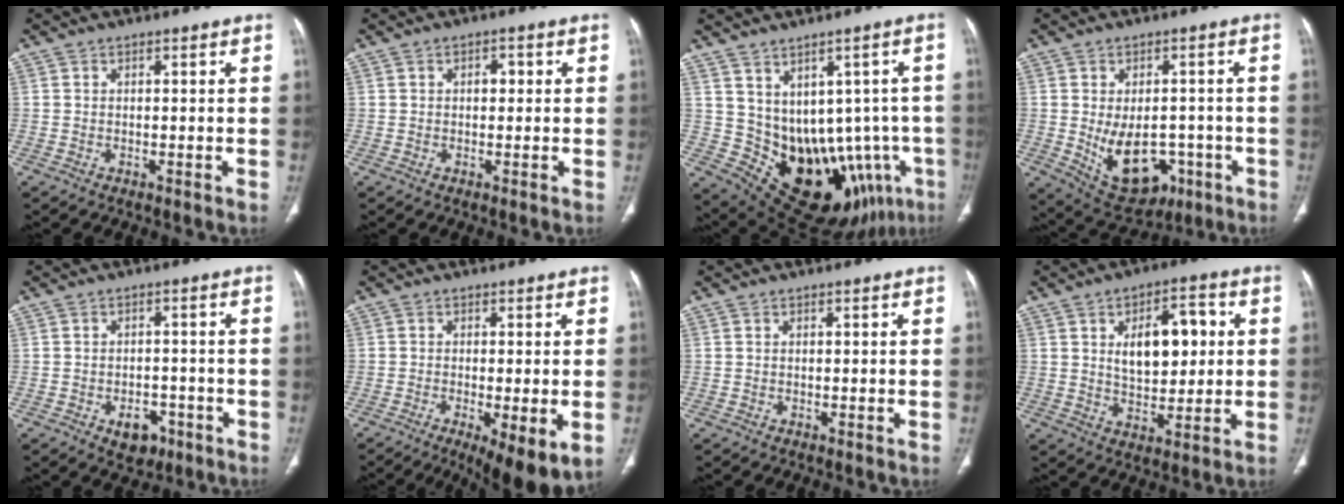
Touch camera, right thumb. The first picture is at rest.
{"total": 1.9, "force": [0.3, 1.3, 1.4], "torque": [-0.013, 0.005, 0.002]}
{"total": 15.9, "force": [-2.6, 10.4, 11.7], "torque": [-0.125, 0.001, 0.000]}
{"total": 12.8, "force": [-3.3, 8.4, 9.1], "torque": [-0.112, 0.008, -0.025]}
{"total": 5.1, "force": [-2.5, 3.5, 2.7], "torque": [-0.018, 0.016, -0.028]}
{"total": 10.3, "force": [-4.0, 2.9, 9.1], "torque": [-0.143, -0.017, -0.058]}
{"total": 0.0}
{"total": 12.2, "force": [2.5, 6.8, 9.9], "torque": [-0.115, 0.002, 0.044]}